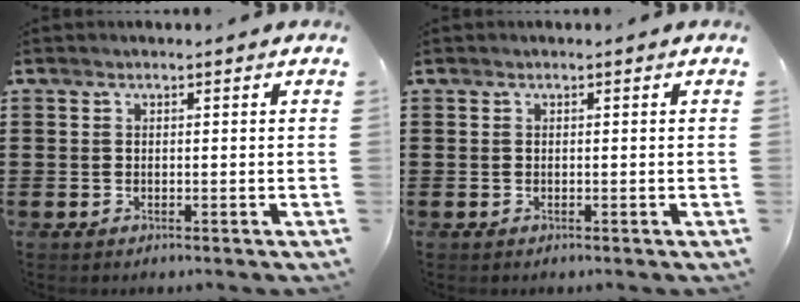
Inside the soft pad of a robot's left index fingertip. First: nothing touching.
{"total": 0.0}